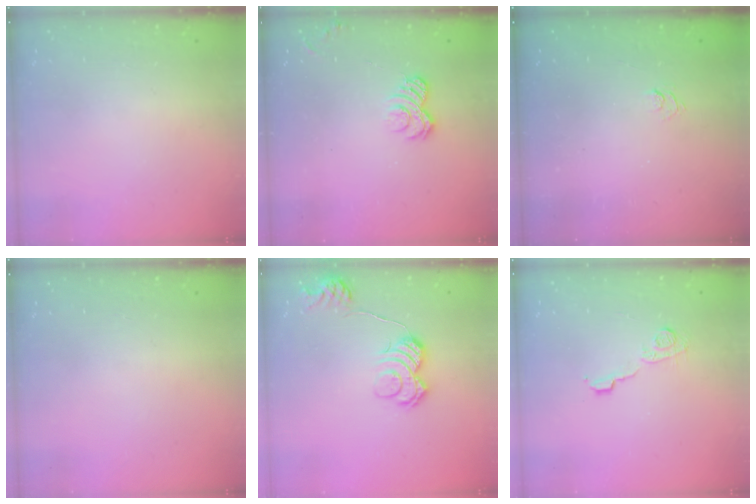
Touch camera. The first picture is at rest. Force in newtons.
{"total": 4.7, "press": 4.5, "slide": 1.3}
{"total": 1.9, "press": 1.5, "slide": 1.3}
{"total": 0.0}
{"total": 11.4, "press": 11.4, "slide": 0.5}
{"total": 7.3, "press": 7.2, "slide": 0.4}